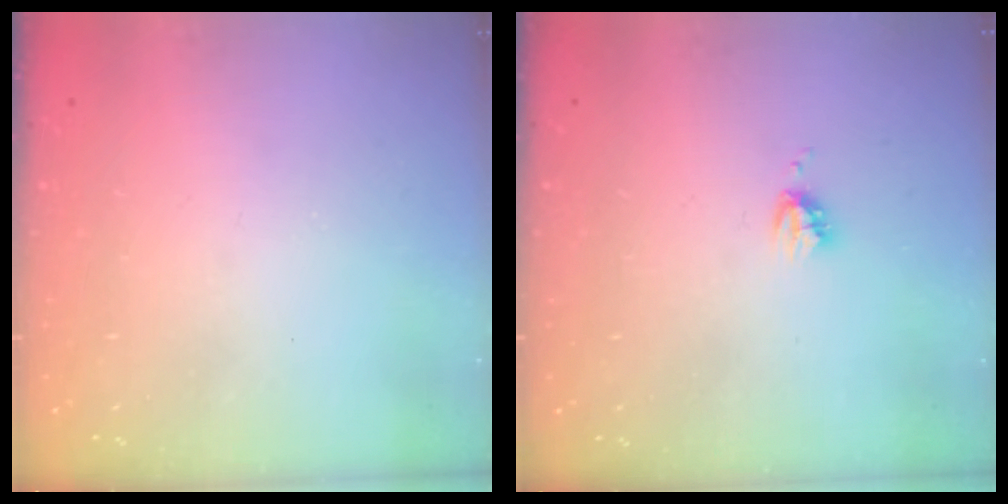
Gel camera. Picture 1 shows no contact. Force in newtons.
{"total": 2.9, "press": 2.9, "slide": 0.3}